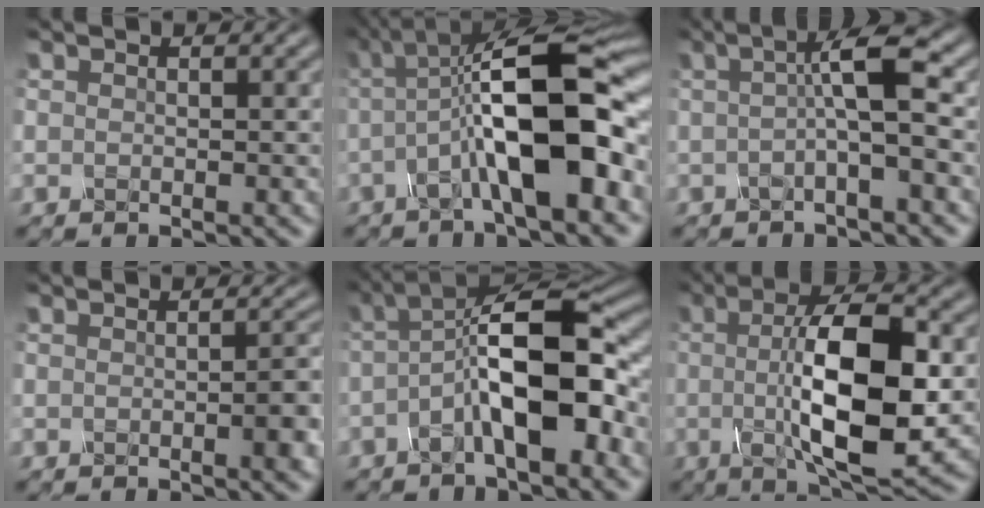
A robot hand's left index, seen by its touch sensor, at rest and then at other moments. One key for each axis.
{"total": 11.8, "fx": -1.8, "fy": 3.2, "fz": 11.2, "tx": -0.180, "ty": 0.019, "tz": -0.037}
{"total": 4.5, "fx": 0.1, "fy": 0.6, "fz": 4.5, "tx": -0.071, "ty": 0.010, "tz": -0.006}
{"total": 2.6, "fx": -0.6, "fy": 0.6, "fz": 2.4, "tx": -0.032, "ty": 0.001, "tz": -0.009}
{"total": 10.0, "fx": -2.0, "fy": 3.3, "fz": 9.2, "tx": -0.156, "ty": 0.025, "tz": -0.044}
{"total": 11.1, "fx": -0.1, "fy": 3.5, "fz": 10.5, "tx": -0.166, "ty": 0.001, "tz": -0.003}